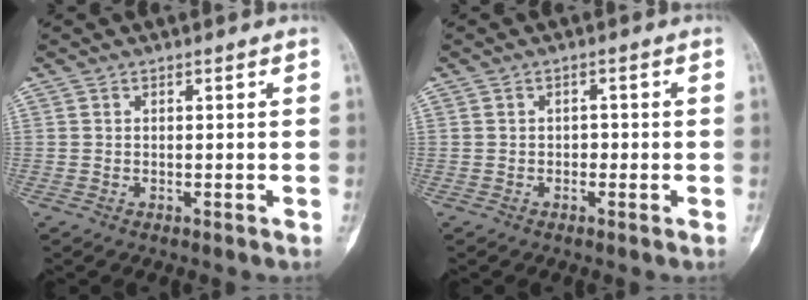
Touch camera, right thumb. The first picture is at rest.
{"total": 1.3, "force": [-0.3, 1.1, 0.8], "torque": [-0.004, 0.004, -0.008]}